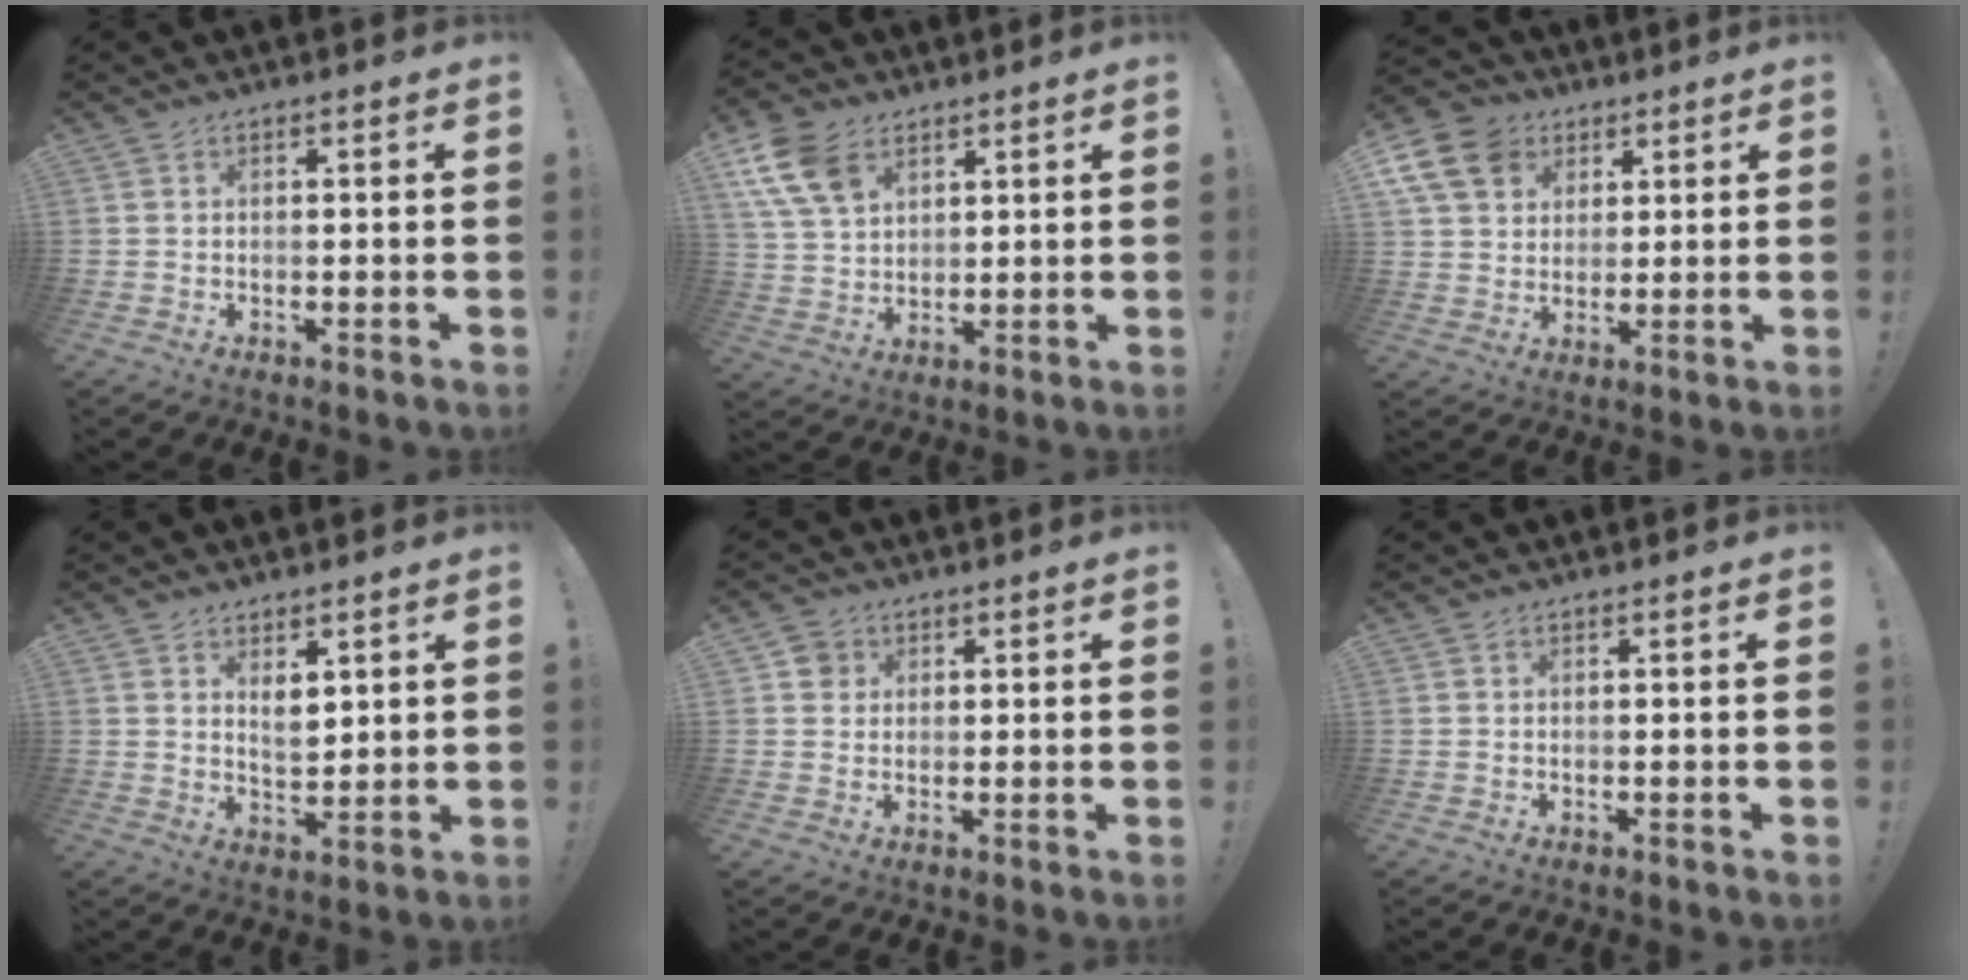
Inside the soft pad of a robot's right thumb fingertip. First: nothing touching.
{"total": 13.0, "force": [6.8, 8.7, 6.9], "torque": [-0.139, -0.024, 0.136]}
{"total": 13.5, "force": [5.6, 10.8, 6.0], "torque": [-0.109, -0.030, 0.112]}
{"total": 5.1, "force": [3.3, 3.0, 2.5], "torque": [-0.037, -0.021, 0.058]}
{"total": 3.9, "force": [1.2, 3.6, 0.8], "torque": [-0.010, 0.006, 0.024]}
{"total": 0.0}